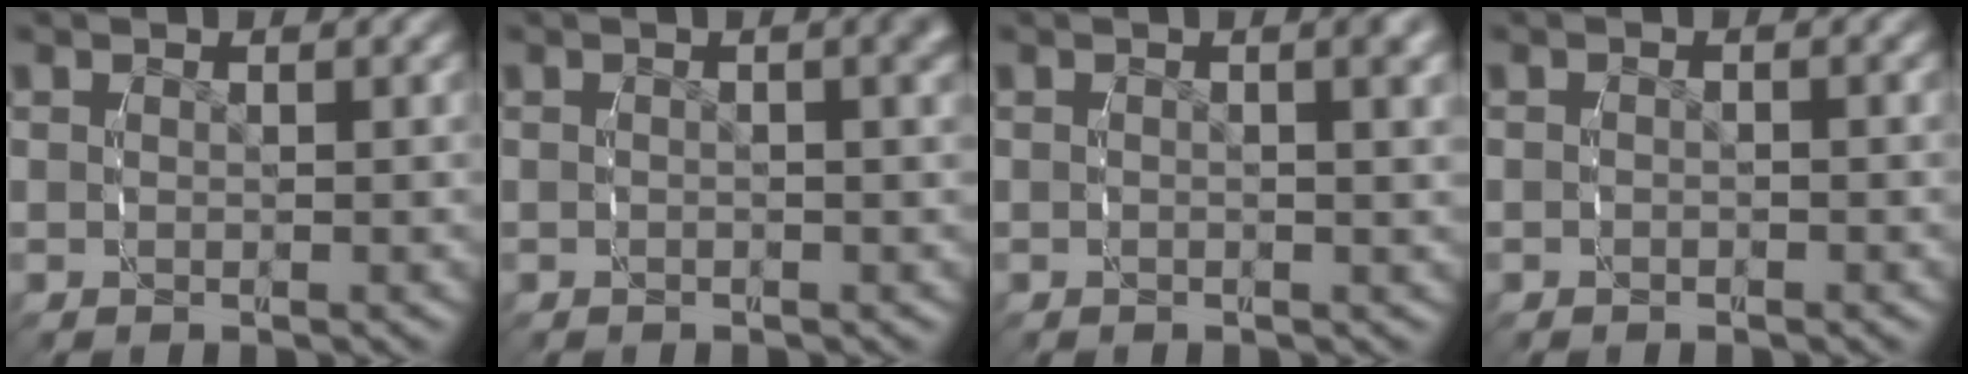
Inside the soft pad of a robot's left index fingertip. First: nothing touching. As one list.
[{"total": 1.3, "force": [0.1, 0.0, 1.3], "torque": [-0.010, 0.003, -0.003]}, {"total": 1.4, "force": [0.3, -0.2, 1.3], "torque": [-0.016, 0.000, 0.003]}, {"total": 0.9, "force": [-0.9, 0.0, 0.1], "torque": [-0.002, -0.001, -0.015]}]